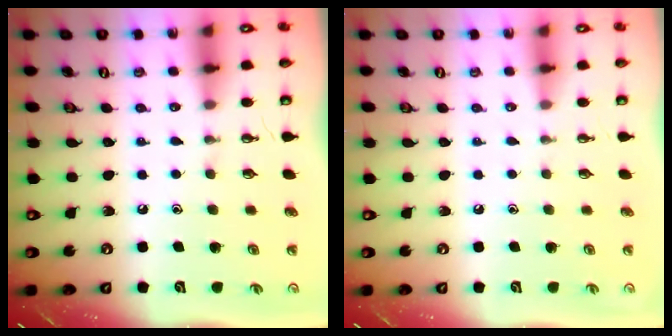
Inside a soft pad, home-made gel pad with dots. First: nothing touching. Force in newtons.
{"total": 0.0}